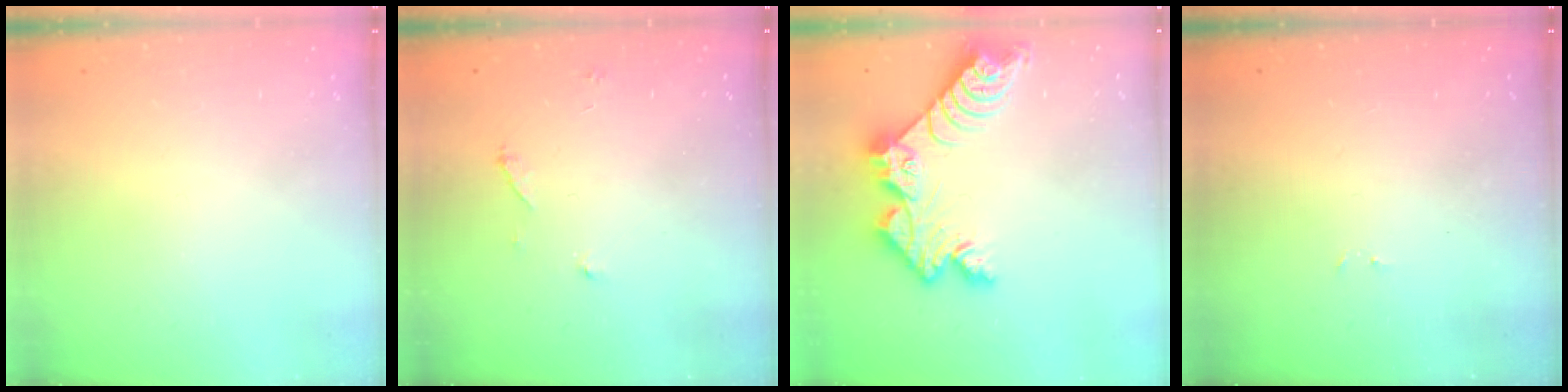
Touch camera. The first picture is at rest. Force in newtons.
{"total": 4.4, "press": 4.3, "slide": 0.4}
{"total": 12.4, "press": 12.3, "slide": 1.4}
{"total": 3.0, "press": 2.9, "slide": 0.4}